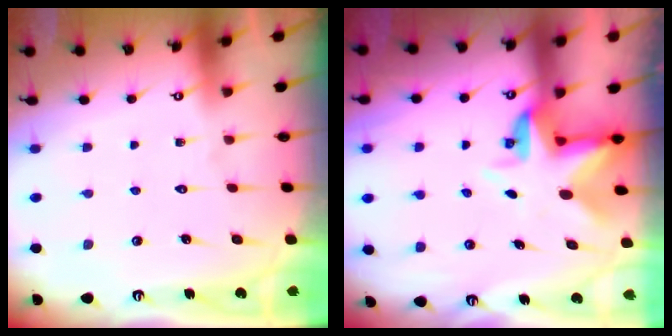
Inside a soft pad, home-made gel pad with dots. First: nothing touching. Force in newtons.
{"total": 4.7, "press": 4.6, "slide": 0.6}